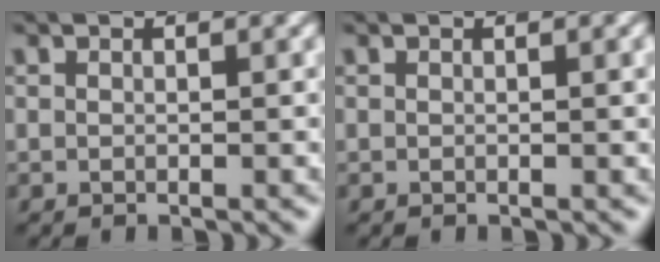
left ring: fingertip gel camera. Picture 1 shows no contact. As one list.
[{"total": 0.7, "force": [0.1, 0.1, 0.7], "torque": [-0.009, 0.001, 0.001]}]